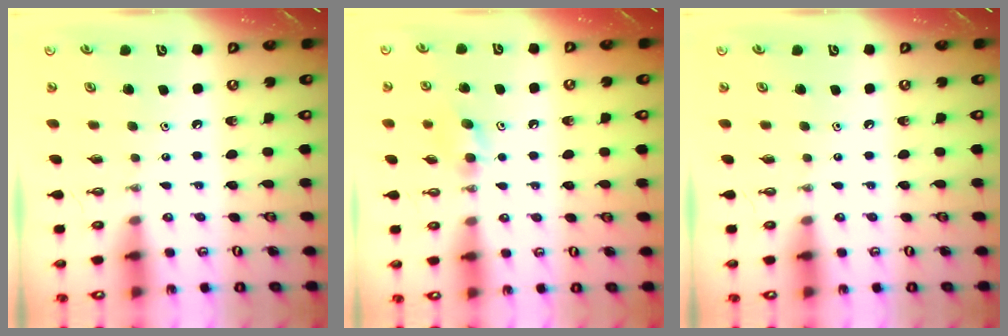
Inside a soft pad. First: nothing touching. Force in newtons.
{"total": 7.2, "press": 7.2, "slide": 1.1}
{"total": 0.0}